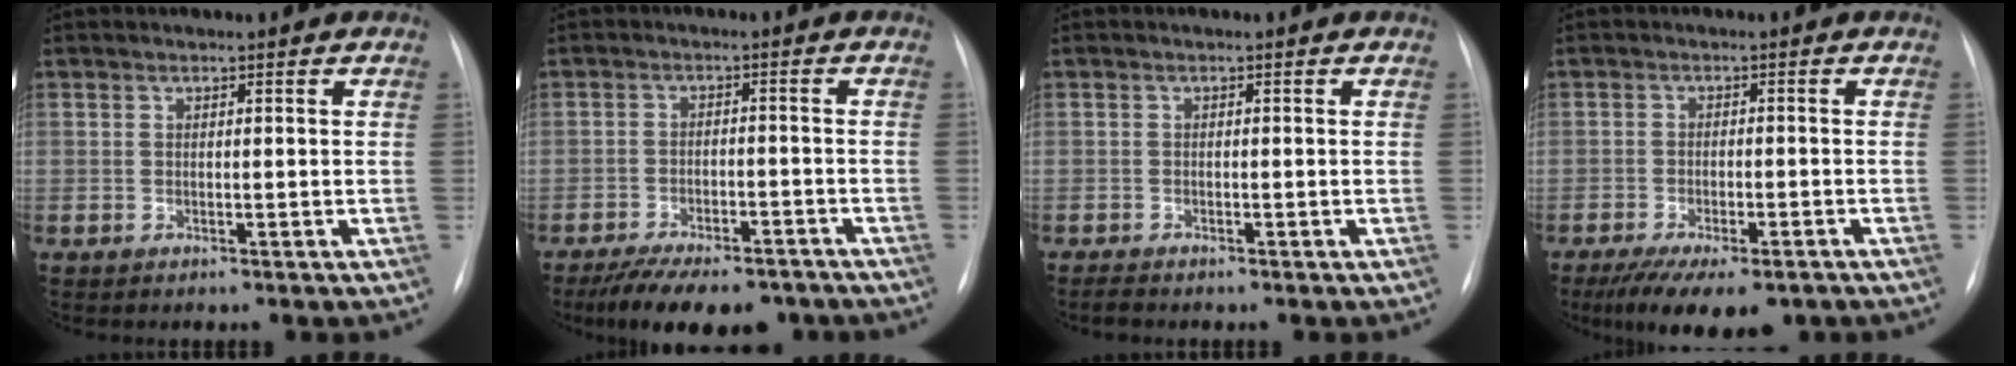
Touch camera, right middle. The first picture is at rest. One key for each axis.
{"total": 13.8, "fx": -11.0, "fy": 5.2, "fz": 6.7, "tx": -0.115, "ty": -0.003, "tz": -0.157}
{"total": 1.0, "fx": -0.9, "fy": 0.3, "fz": 0.3, "tx": -0.010, "ty": -0.001, "tz": -0.017}
{"total": 11.4, "fx": -8.0, "fy": 4.2, "fz": 6.9, "tx": -0.106, "ty": -0.012, "tz": -0.117}